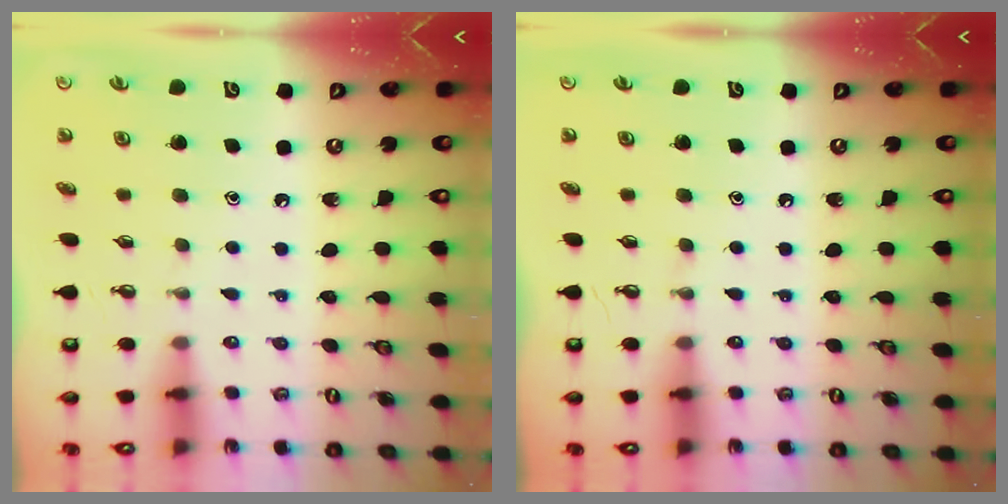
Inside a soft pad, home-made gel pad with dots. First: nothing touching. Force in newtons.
{"total": 0.0}